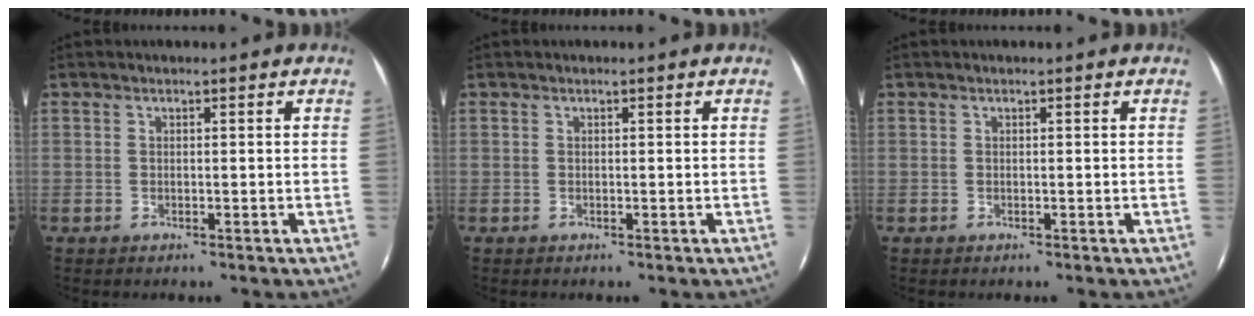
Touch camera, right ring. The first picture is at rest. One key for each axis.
{"total": 0.0}
{"total": 0.0}